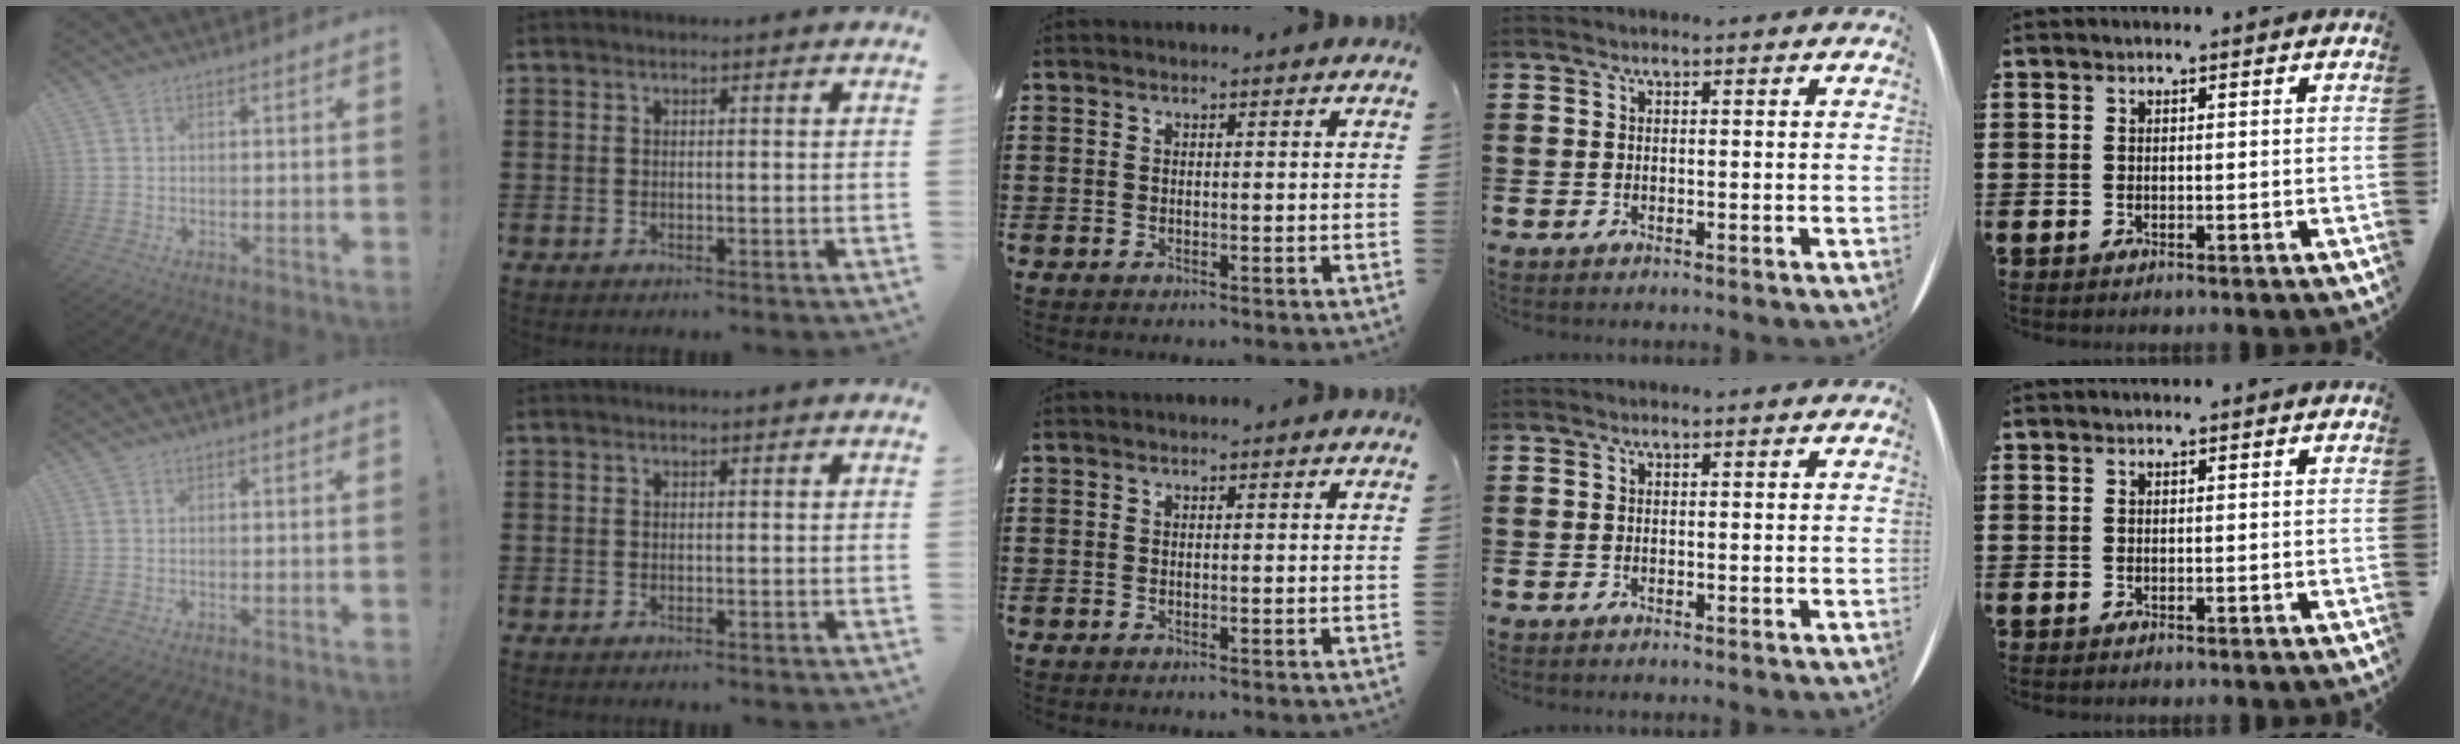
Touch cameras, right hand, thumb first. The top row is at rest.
{}